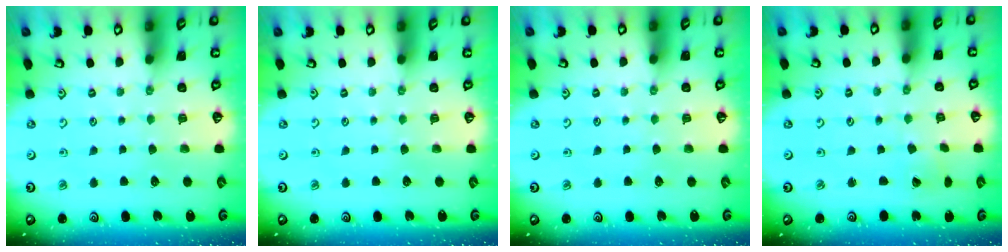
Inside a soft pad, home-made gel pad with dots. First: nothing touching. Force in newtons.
{"total": 0.0}
{"total": 0.0}
{"total": 0.0}